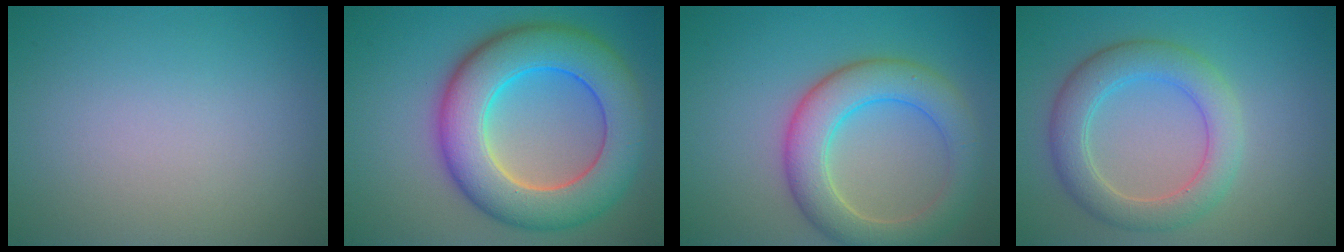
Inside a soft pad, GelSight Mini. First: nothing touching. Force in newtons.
{"total": 10.7, "press": 10.7, "slide": 0.4}
{"total": 6.3, "press": 6.3, "slide": 0.3}
{"total": 4.8, "press": 4.7, "slide": 0.3}